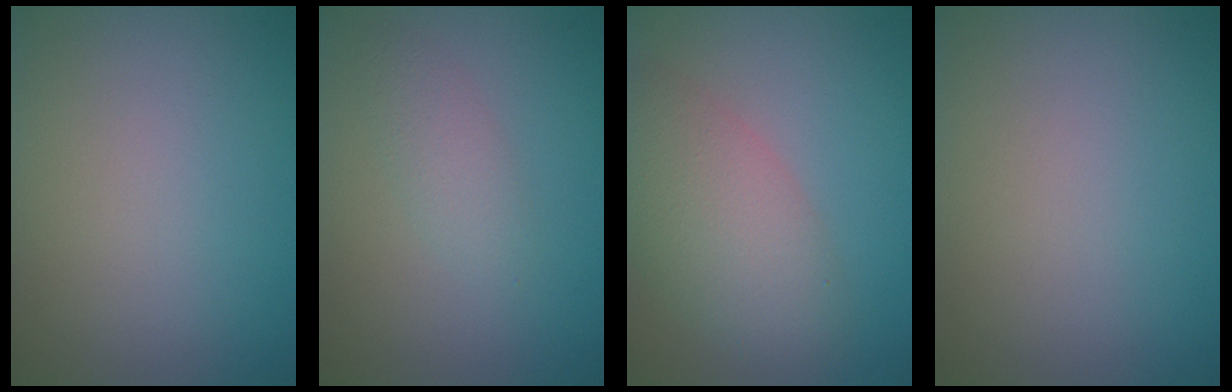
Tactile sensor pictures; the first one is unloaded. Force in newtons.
{"total": 1.7, "press": 1.7, "slide": 0.1}
{"total": 5.7, "press": 5.7, "slide": 0.3}
{"total": 0.0}